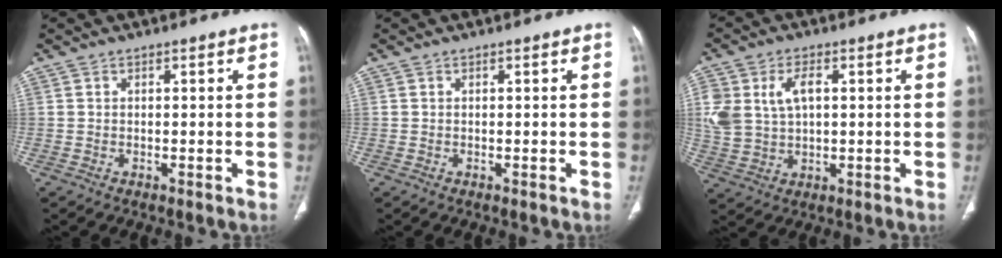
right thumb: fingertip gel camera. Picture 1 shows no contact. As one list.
[{"total": 0.0}, {"total": 9.9, "force": [2.4, 6.2, 7.4], "torque": [-0.155, 0.007, 0.055]}]